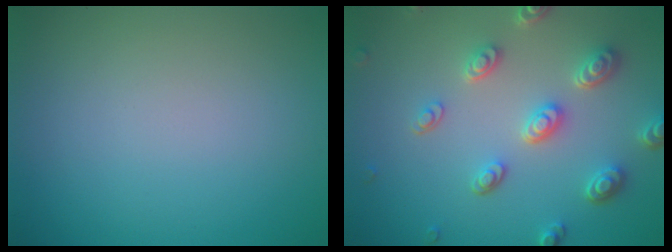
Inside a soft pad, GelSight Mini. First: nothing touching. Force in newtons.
{"total": 4.6, "press": 3.7, "slide": 2.8}